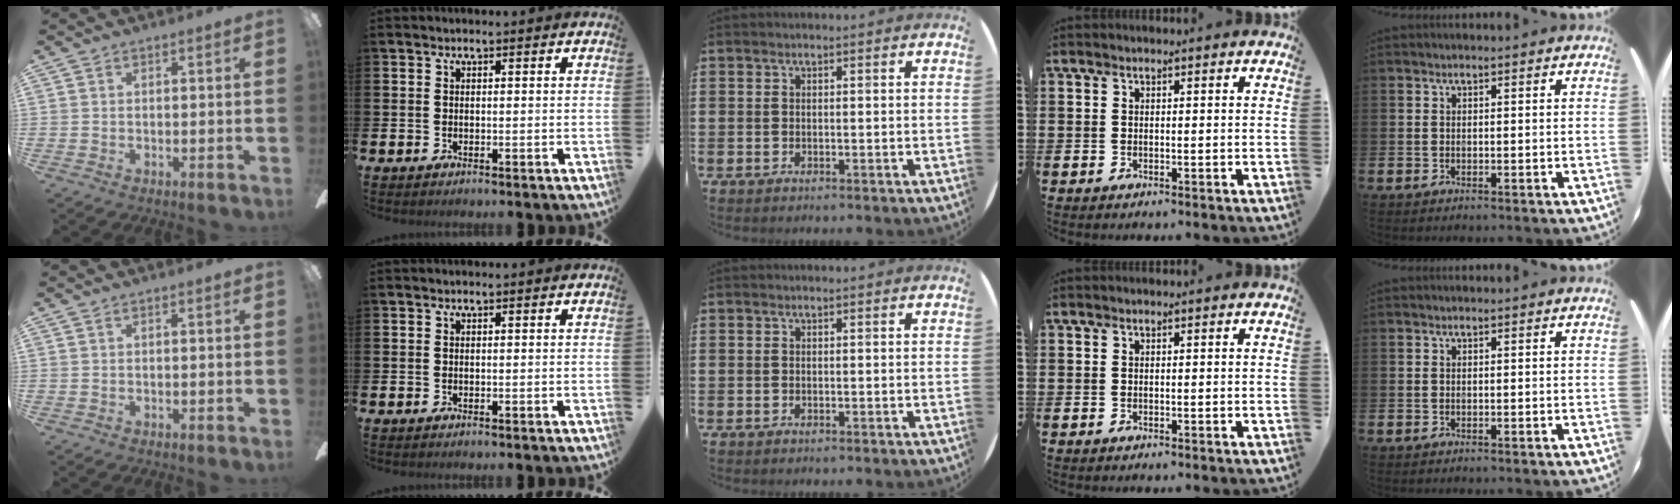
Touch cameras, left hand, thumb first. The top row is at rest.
{}